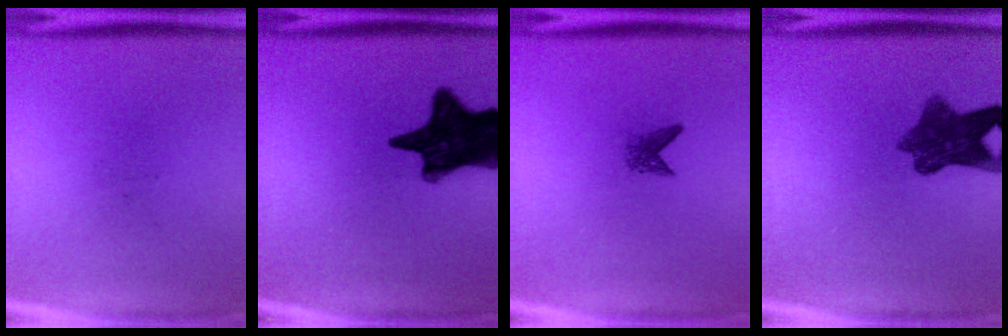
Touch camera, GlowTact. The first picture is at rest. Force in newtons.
{"total": 16.5}
{"total": 1.6}
{"total": 7.9}